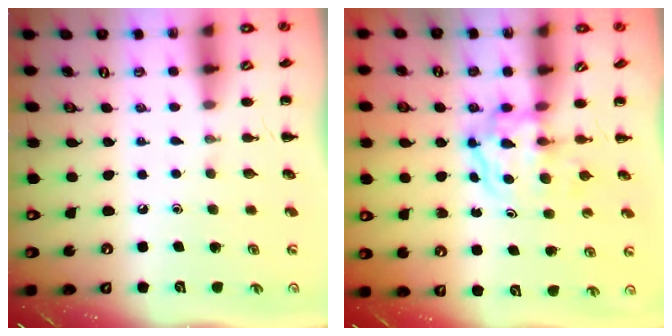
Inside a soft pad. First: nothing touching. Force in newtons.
{"total": 3.8, "press": 3.8, "slide": 0.5}